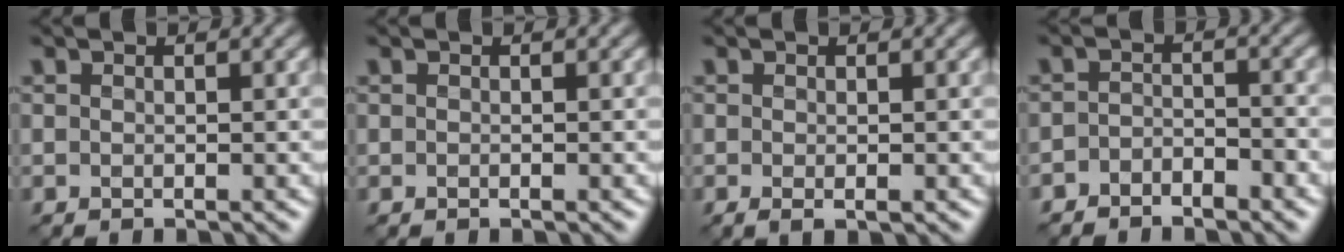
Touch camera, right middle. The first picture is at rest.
{"total": 0.0}
{"total": 1.2, "force": [-0.4, 0.4, 1.0], "torque": [-0.016, -0.002, -0.006]}
{"total": 2.3, "force": [-2.1, 0.7, 0.7], "torque": [-0.012, 0.006, -0.044]}